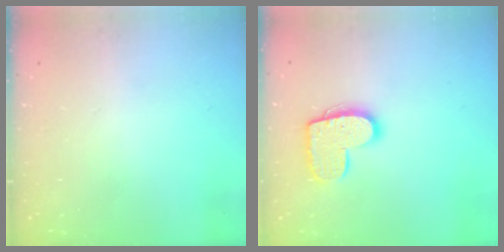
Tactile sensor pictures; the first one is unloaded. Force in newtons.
{"total": 12.4, "press": 12.4, "slide": 0.6}